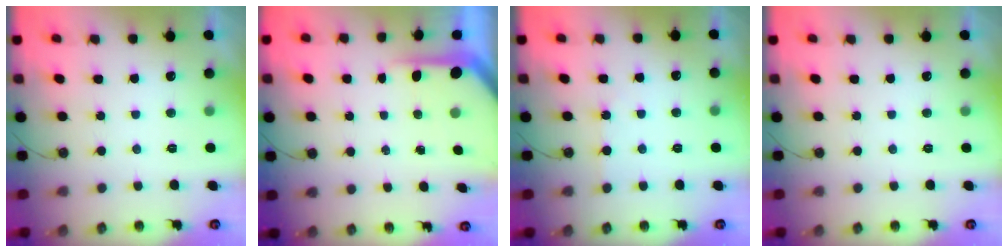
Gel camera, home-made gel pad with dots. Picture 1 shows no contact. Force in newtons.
{"total": 5.5, "press": 5.5, "slide": 0.4}
{"total": 2.7, "press": 2.7, "slide": 0.5}
{"total": 0.0}